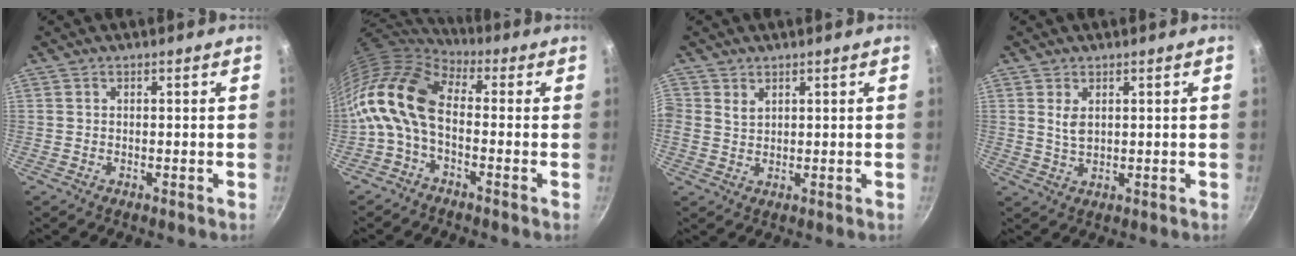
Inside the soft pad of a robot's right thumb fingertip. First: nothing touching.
{"total": 12.9, "force": [-1.5, 7.4, 10.5], "torque": [-0.199, 0.026, -0.047]}
{"total": 2.2, "force": [1.2, 1.6, 0.9], "torque": [-0.012, -0.007, 0.022]}
{"total": 3.1, "force": [1.0, 1.7, 2.3], "torque": [-0.041, -0.010, 0.022]}